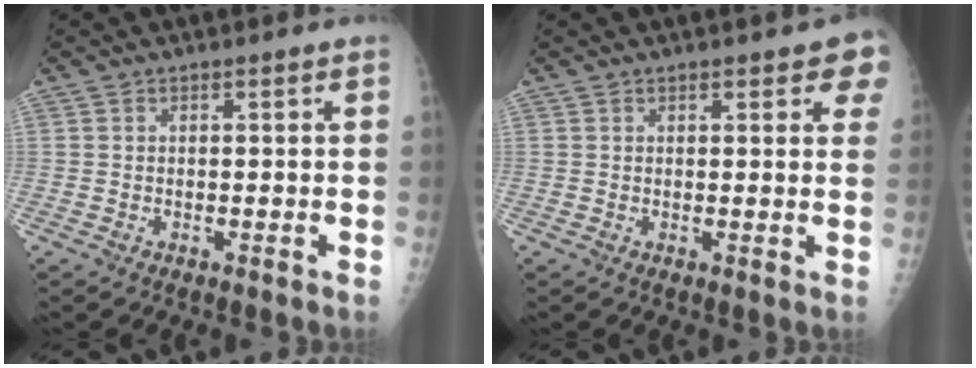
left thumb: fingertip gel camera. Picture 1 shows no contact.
{"total": 5.2, "force": [3.3, 1.9, 3.5], "torque": [-0.009, -0.005, 0.031]}